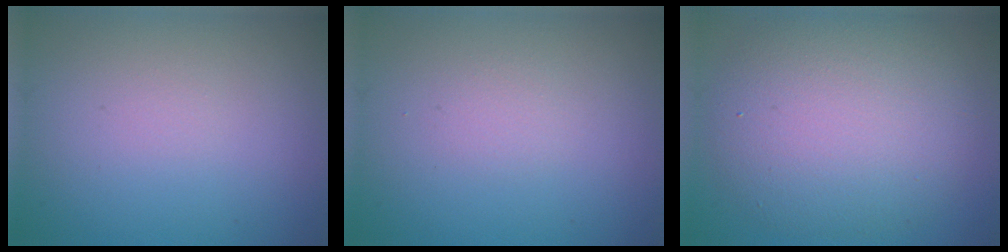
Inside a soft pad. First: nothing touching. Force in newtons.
{"total": 0.9, "press": 0.9, "slide": 0.0}
{"total": 7.9, "press": 7.9, "slide": 0.5}